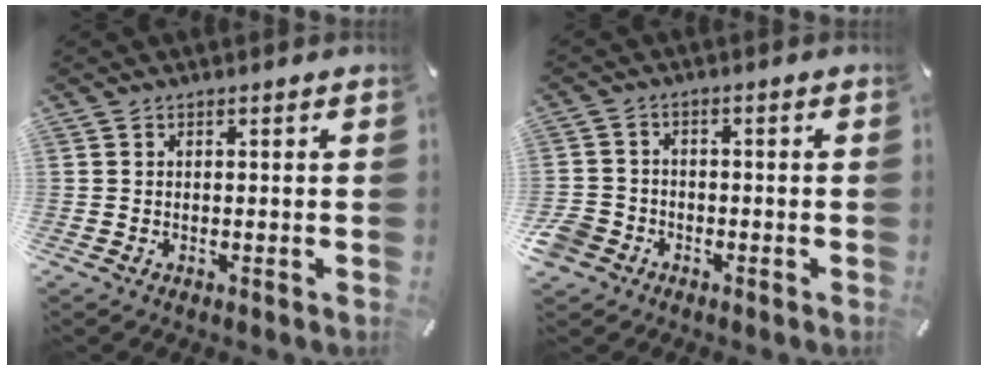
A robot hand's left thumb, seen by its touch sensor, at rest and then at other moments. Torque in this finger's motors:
{"motor_torque": [0.42, 1.96, 0.38, 0.38, 0.25]}